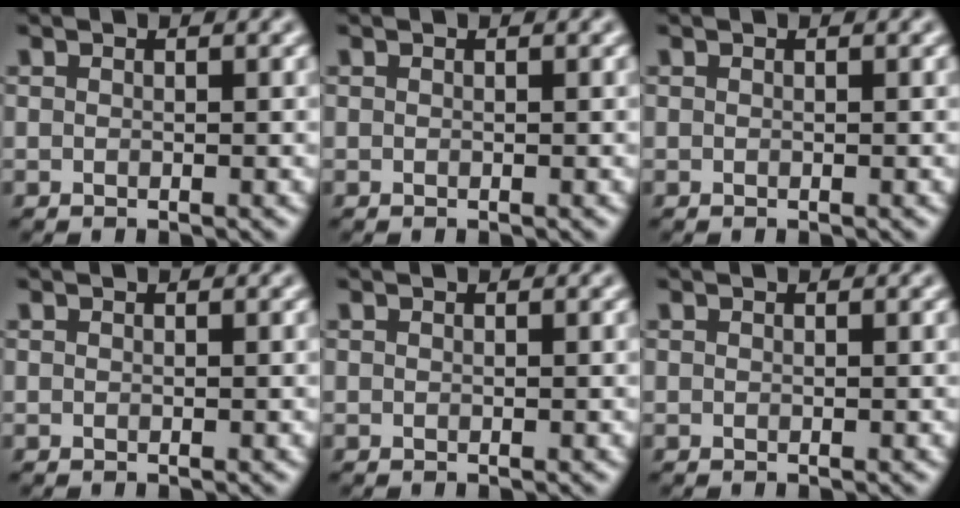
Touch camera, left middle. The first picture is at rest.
{"total": 0.0}
{"total": 0.0}
{"total": 0.0}
{"total": 0.0}
{"total": 0.0}